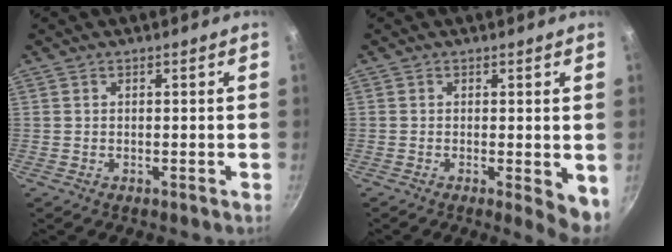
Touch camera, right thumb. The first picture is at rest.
{"total": 5.0, "force": [-0.7, 1.6, 4.7], "torque": [-0.054, -0.008, -0.007]}